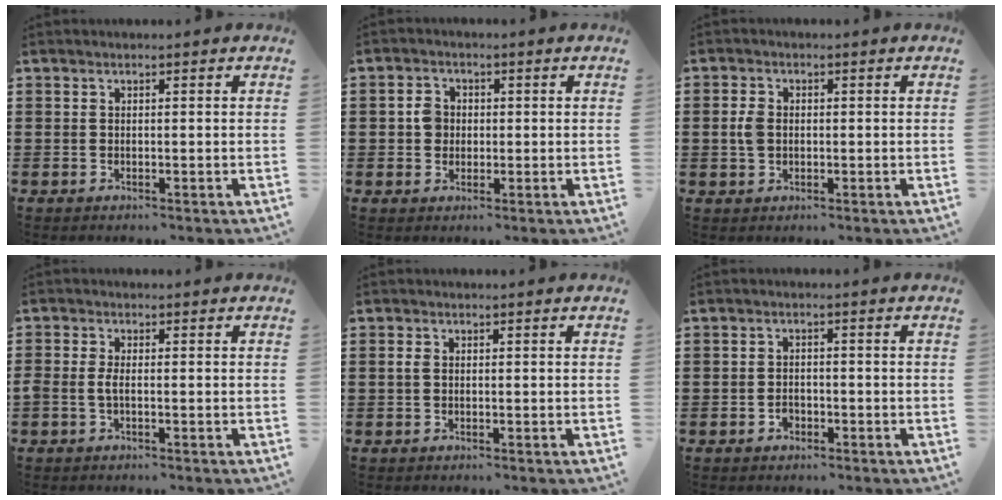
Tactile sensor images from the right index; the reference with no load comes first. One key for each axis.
{"total": 2.9, "fx": 0.0, "fy": 2.5, "fz": 1.5, "tx": -0.036, "ty": 0.010, "tz": -0.001}
{"total": 2.8, "fx": 0.1, "fy": 1.9, "fz": 2.0, "tx": -0.048, "ty": 0.003, "tz": 0.000}
{"total": 1.8, "fx": -0.6, "fy": 0.4, "fz": 1.6, "tx": -0.038, "ty": -0.003, "tz": -0.013}
{"total": 1.0, "fx": 0.0, "fy": 0.7, "fz": 0.7, "tx": -0.023, "ty": 0.001, "tz": -0.003}
{"total": 1.5, "fx": -0.8, "fy": 1.0, "fz": 0.6, "tx": -0.016, "ty": -0.002, "tz": -0.017}